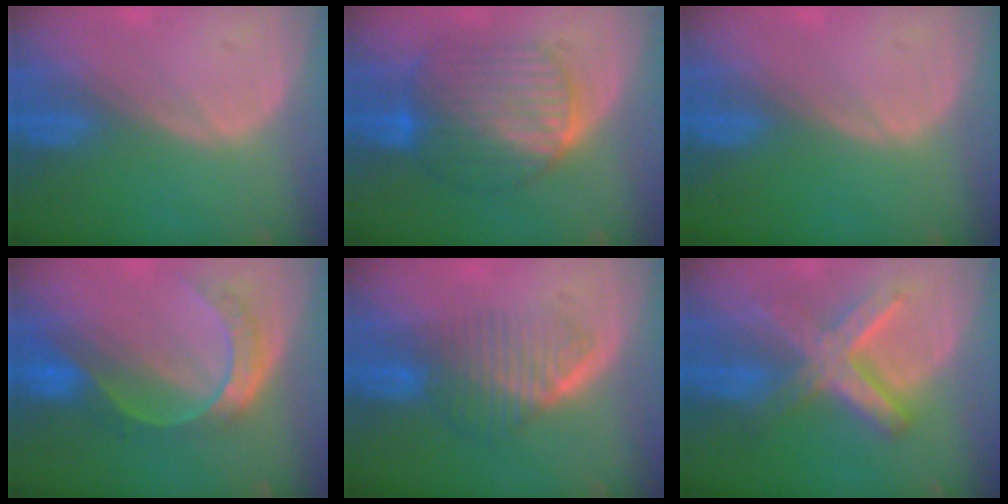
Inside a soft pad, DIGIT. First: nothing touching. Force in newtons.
{"total": 10.2, "press": 10.2, "slide": 0.9}
{"total": 0.0}
{"total": 8.0, "press": 6.7, "slide": 4.4}
{"total": 6.6, "press": 6.0, "slide": 2.7}
{"total": 8.6, "press": 8.6, "slide": 0.7}